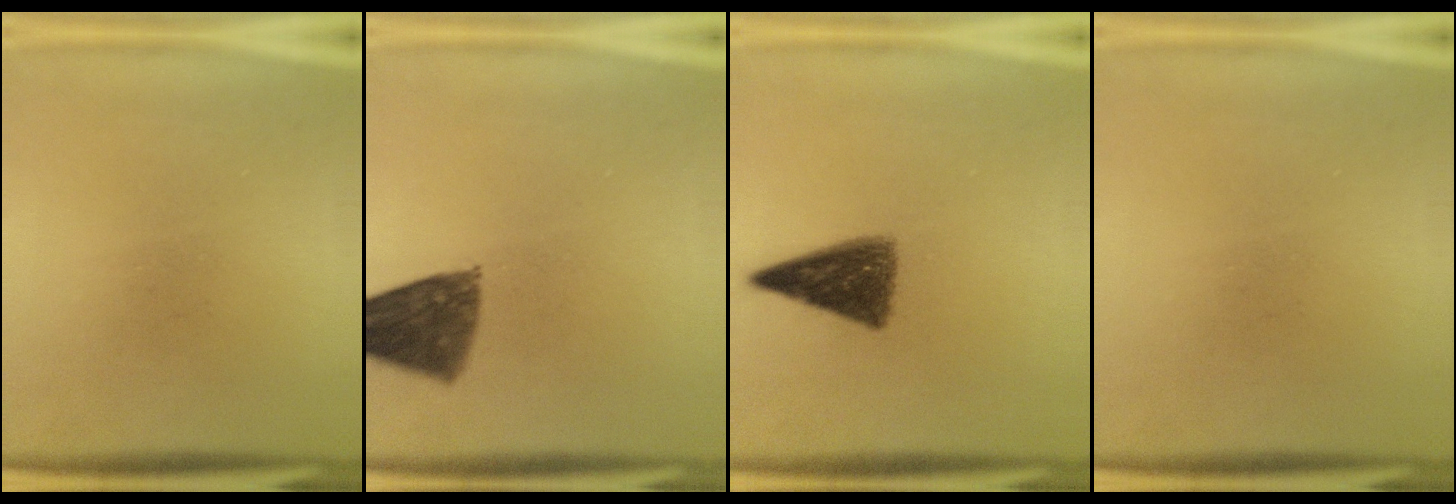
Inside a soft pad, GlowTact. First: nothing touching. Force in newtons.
{"total": 9.4}
{"total": 9.0}
{"total": 0.0}